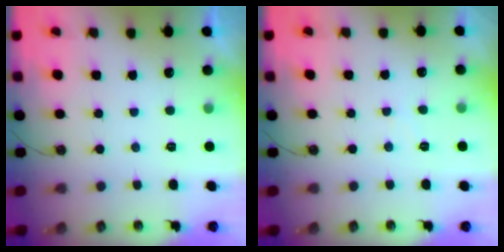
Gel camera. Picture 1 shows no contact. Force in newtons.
{"total": 3.8, "press": 3.7, "slide": 0.6}